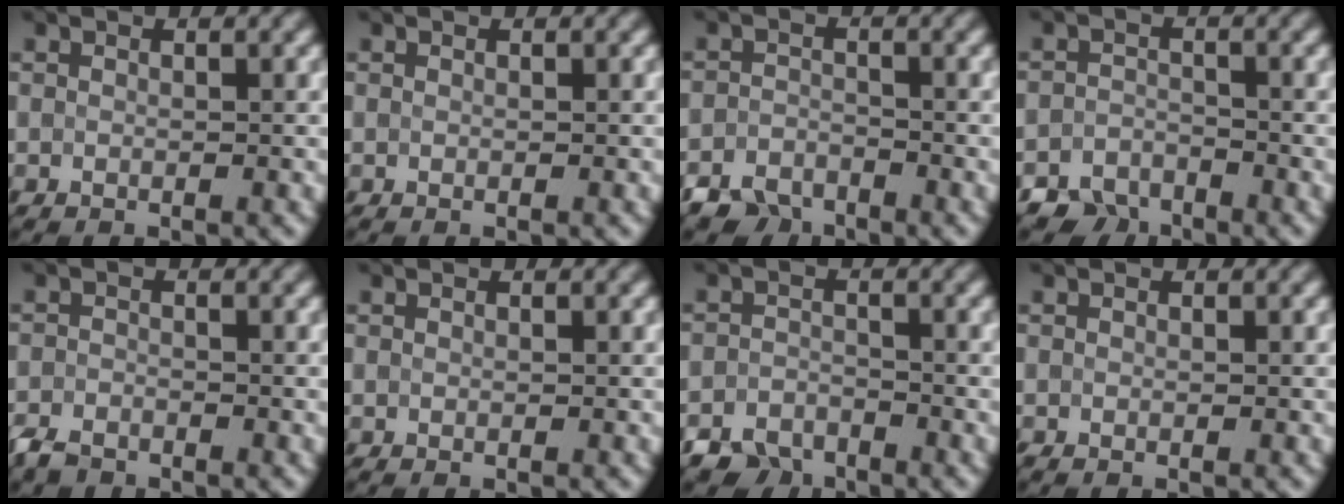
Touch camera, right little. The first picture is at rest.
{"total": 0.0}
{"total": 3.1, "force": [-2.7, 1.3, 0.3], "torque": [-0.001, -0.003, -0.056]}
{"total": 2.8, "force": [-2.5, 1.1, -0.1], "torque": [0.007, -0.001, -0.052]}
{"total": 2.0, "force": [-1.8, 0.7, 0.4], "torque": [-0.010, -0.006, -0.043]}
{"total": 0.0}
{"total": 3.0, "force": [-2.7, 1.3, 0.1], "torque": [0.002, -0.003, -0.055]}
{"total": 0.0}